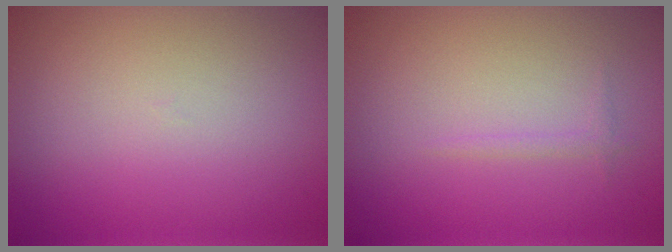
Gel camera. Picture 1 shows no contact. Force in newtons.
{"total": 0.6, "press": 0.6, "slide": 0.1}